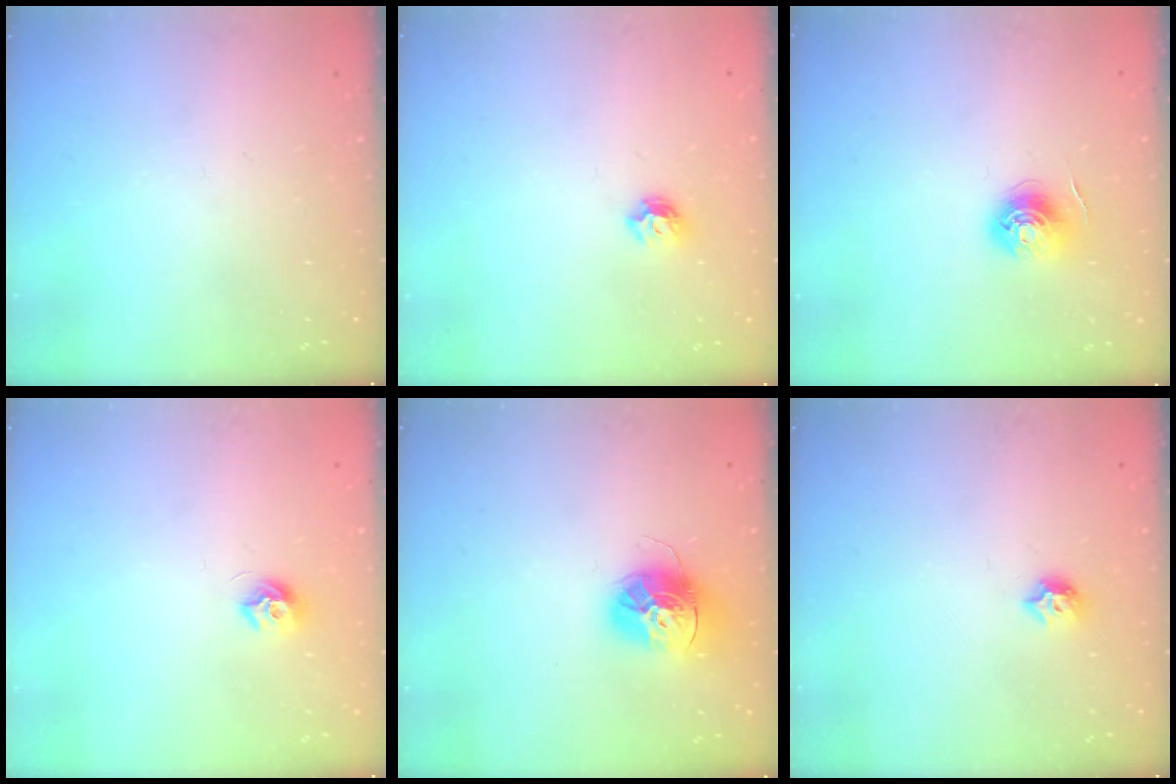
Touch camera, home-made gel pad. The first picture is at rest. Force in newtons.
{"total": 6.4, "press": 6.4, "slide": 0.7}
{"total": 6.1, "press": 6.1, "slide": 0.5}
{"total": 6.7, "press": 6.6, "slide": 0.6}
{"total": 14.6, "press": 14.5, "slide": 1.3}
{"total": 6.3, "press": 6.3, "slide": 0.8}